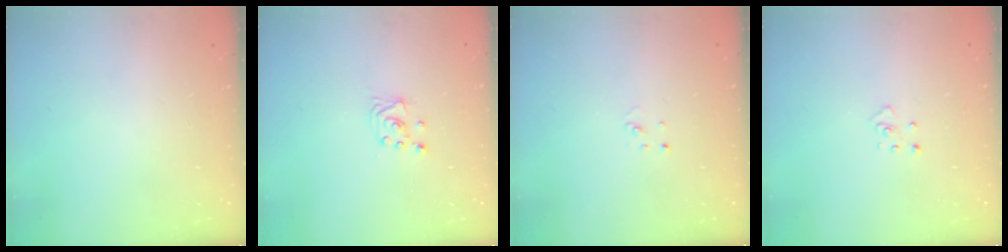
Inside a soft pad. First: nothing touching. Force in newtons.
{"total": 2.5, "press": 2.5, "slide": 0.2}
{"total": 2.0, "press": 2.0, "slide": 0.1}
{"total": 2.9, "press": 2.9, "slide": 0.2}